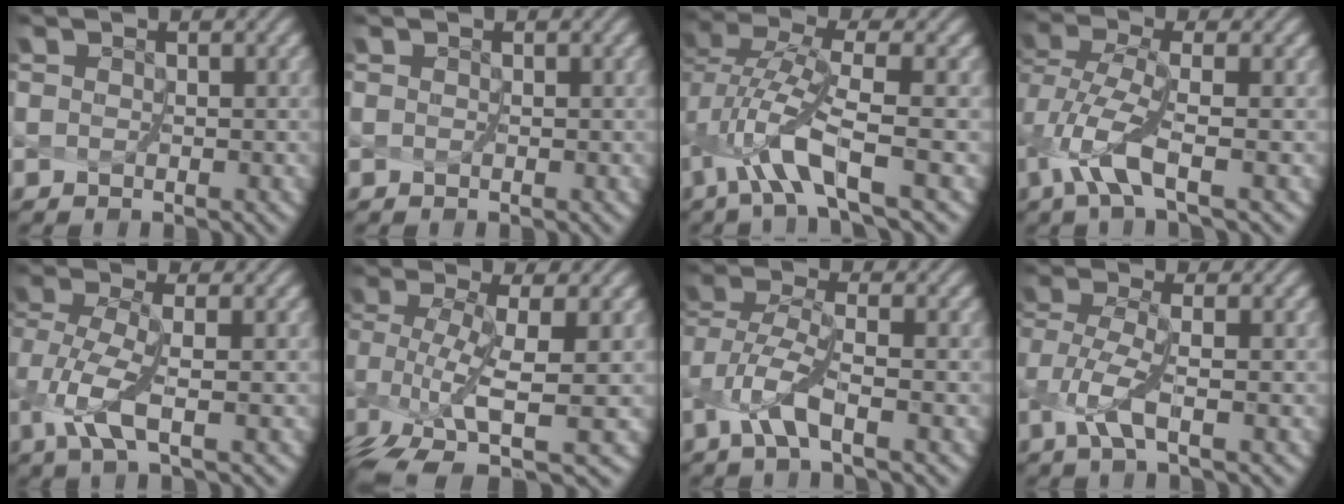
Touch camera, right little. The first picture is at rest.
{"total": 0.0}
{"total": 5.6, "force": [-2.5, 0.7, 4.9], "torque": [-0.110, 0.005, -0.049]}
{"total": 4.4, "force": [-1.7, 0.9, 3.9], "torque": [-0.099, 0.002, -0.032]}
{"total": 3.5, "force": [-0.9, 0.8, 3.3], "torque": [-0.085, -0.001, -0.012]}
{"total": 7.7, "force": [-3.8, 1.8, 6.4], "torque": [-0.134, -0.005, -0.065]}
{"total": 3.7, "force": [-1.7, 0.8, 3.2], "torque": [-0.079, 0.003, -0.031]}
{"total": 3.1, "force": [-1.1, 0.5, 2.8], "torque": [-0.076, 0.000, -0.019]}